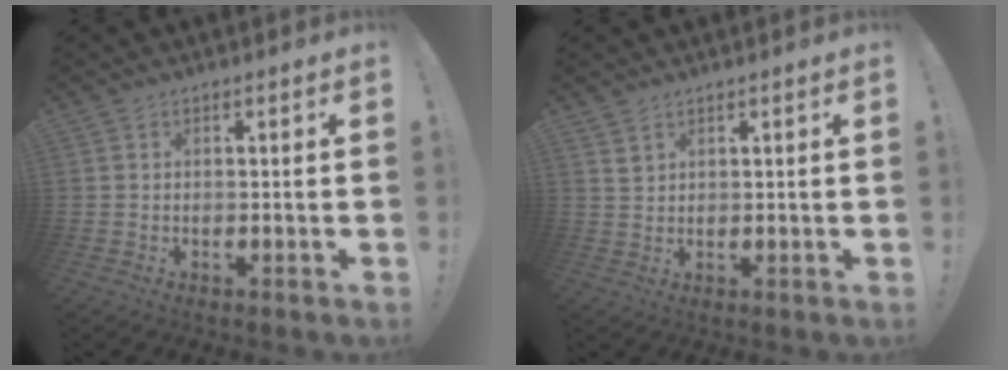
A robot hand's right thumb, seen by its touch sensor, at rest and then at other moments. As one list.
[{"total": 2.7, "force": [2.0, 1.5, 0.9], "torque": [-0.005, -0.016, 0.036]}]